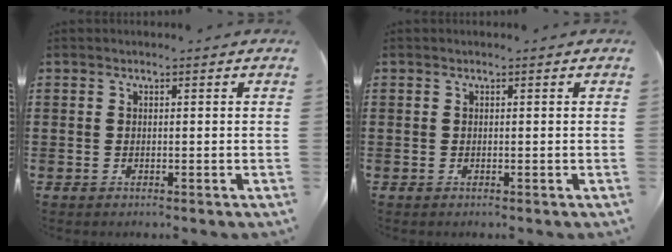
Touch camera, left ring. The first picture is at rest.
{"total": 0.0}